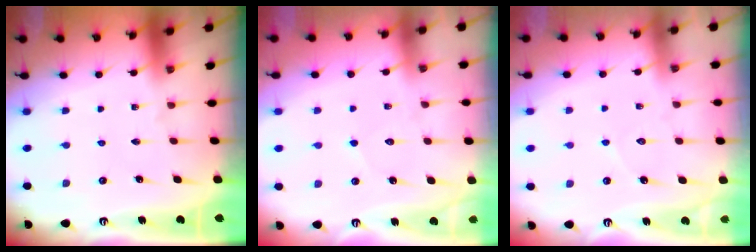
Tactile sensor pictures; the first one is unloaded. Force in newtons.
{"total": 4.7, "press": 4.7, "slide": 0.5}
{"total": 4.3, "press": 4.3, "slide": 0.3}